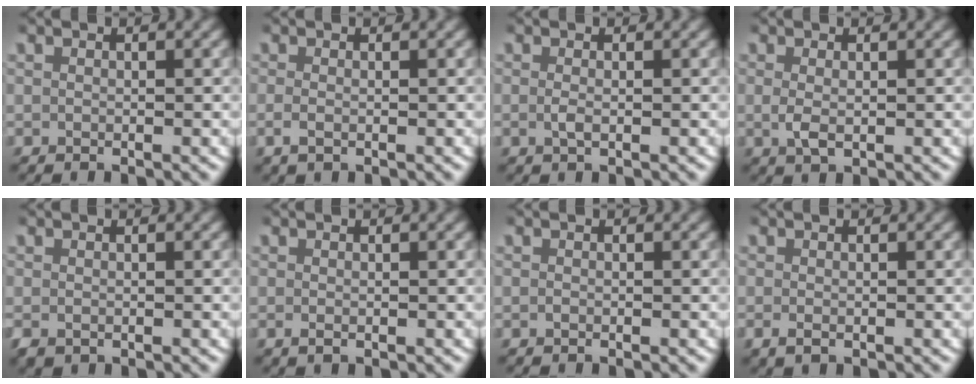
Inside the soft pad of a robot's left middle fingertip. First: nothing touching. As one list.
[{"total": 1.1, "force": [-0.5, 0.3, 1.0], "torque": [-0.025, -0.004, -0.007]}, {"total": 0.7, "force": [-0.1, 0.0, 0.7], "torque": [-0.018, -0.002, 0.000]}, {"total": 1.5, "force": [-0.1, 0.5, 1.4], "torque": [-0.033, -0.009, 0.006]}, {"total": 1.4, "force": [-0.8, 0.9, 0.7], "torque": [-0.021, -0.007, -0.010]}, {"total": 0.5, "force": [-0.3, 0.1, 0.5], "torque": [-0.009, -0.001, -0.001]}, {"total": 0.0}, {"total": 1.0, "force": [-0.5, 0.4, 0.8], "torque": [-0.016, -0.002, -0.005]}]